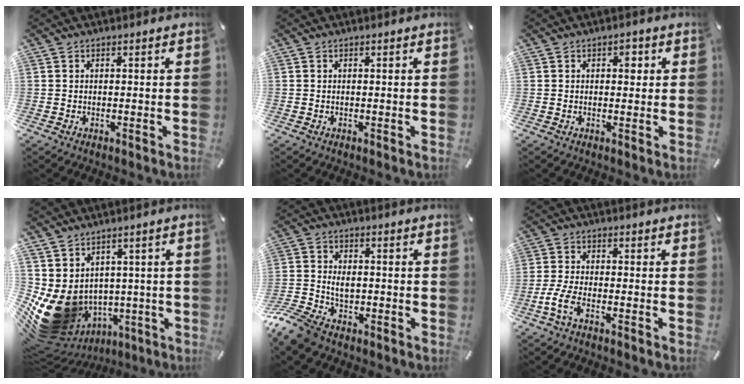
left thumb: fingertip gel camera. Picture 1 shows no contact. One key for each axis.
{"total": 0.0}
{"total": 2.6, "fx": 0.8, "fy": 1.7, "fz": 1.9, "tx": -0.016, "ty": -0.001, "tz": 0.006}
{"total": 13.1, "fx": 0.1, "fy": 11.5, "fz": 6.2, "tx": -0.135, "ty": -0.035, "tz": 0.015}
{"total": 8.1, "fx": -3.7, "fy": 5.3, "fz": 4.9, "tx": -0.112, "ty": 0.012, "tz": -0.070}
{"total": 5.5, "fx": -2.8, "fy": 1.9, "fz": 4.3, "tx": -0.102, "ty": -0.007, "tz": -0.053}